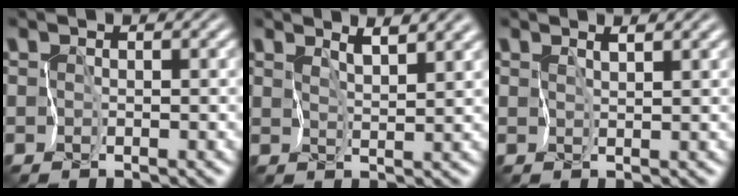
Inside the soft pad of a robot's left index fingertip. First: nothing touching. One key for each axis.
{"total": 3.5, "fx": 3.0, "fy": 0.4, "fz": 1.9, "tx": -0.026, "ty": 0.003, "tz": 0.047}
{"total": 1.9, "fx": 1.5, "fy": 0.1, "fz": 1.1, "tx": -0.017, "ty": 0.000, "tz": 0.025}